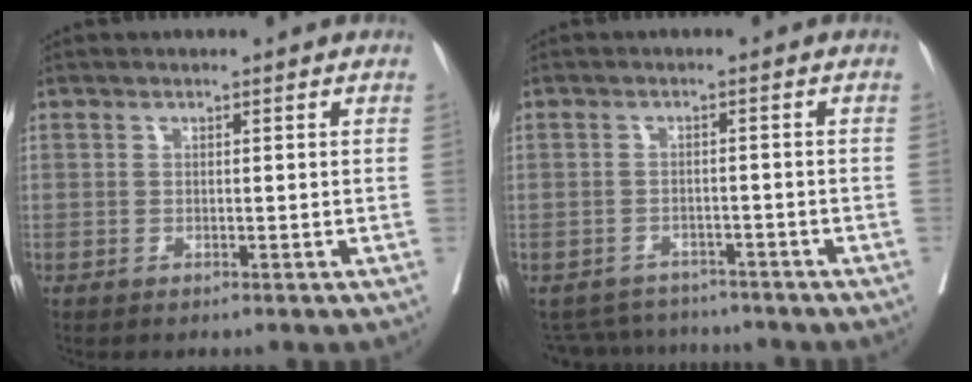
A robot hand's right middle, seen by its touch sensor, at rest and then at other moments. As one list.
[{"total": 6.9, "force": [-6.7, 1.9, 0.0], "torque": [0.001, 0.010, -0.094]}]